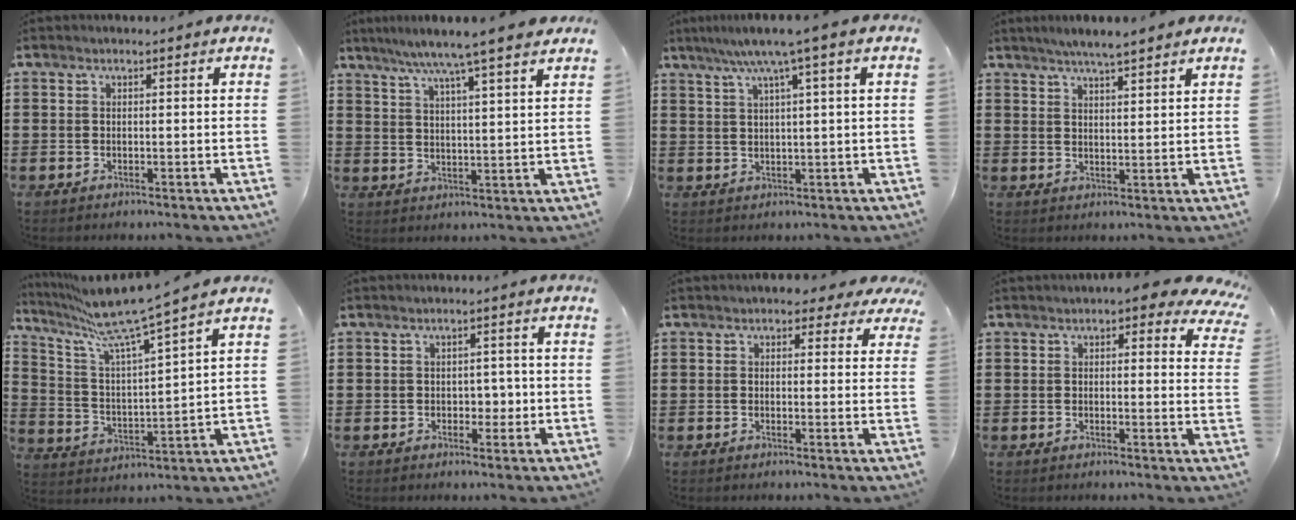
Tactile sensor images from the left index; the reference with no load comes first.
{"total": 6.8, "force": [5.4, -0.8, 3.9], "torque": [-0.092, -0.021, 0.091]}
{"total": 5.6, "force": [3.1, -0.4, 4.6], "torque": [-0.099, -0.001, 0.048]}
{"total": 3.8, "force": [3.5, 0.1, 1.6], "torque": [-0.041, -0.004, 0.061]}
{"total": 9.2, "force": [7.7, -0.1, 5.0], "torque": [-0.129, -0.049, 0.126]}
{"total": 2.7, "force": [-0.3, 2.0, 1.9], "torque": [-0.033, 0.003, -0.012]}
{"total": 2.4, "force": [1.5, 1.5, 1.2], "torque": [-0.016, 0.003, 0.022]}
{"total": 3.5, "force": [2.5, 1.2, 2.1], "torque": [-0.035, -0.008, 0.040]}